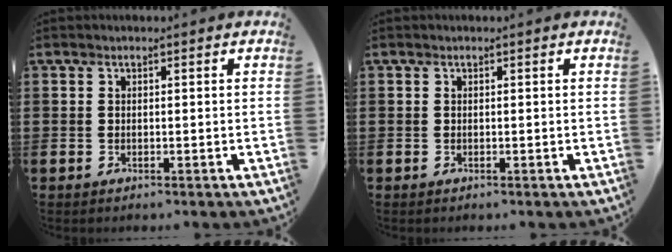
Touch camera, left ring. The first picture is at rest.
{"total": 0.0}